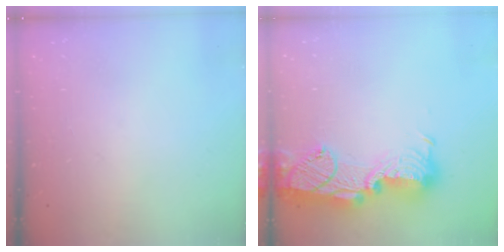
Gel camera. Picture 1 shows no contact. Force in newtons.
{"total": 19.3, "press": 19.2, "slide": 1.1}